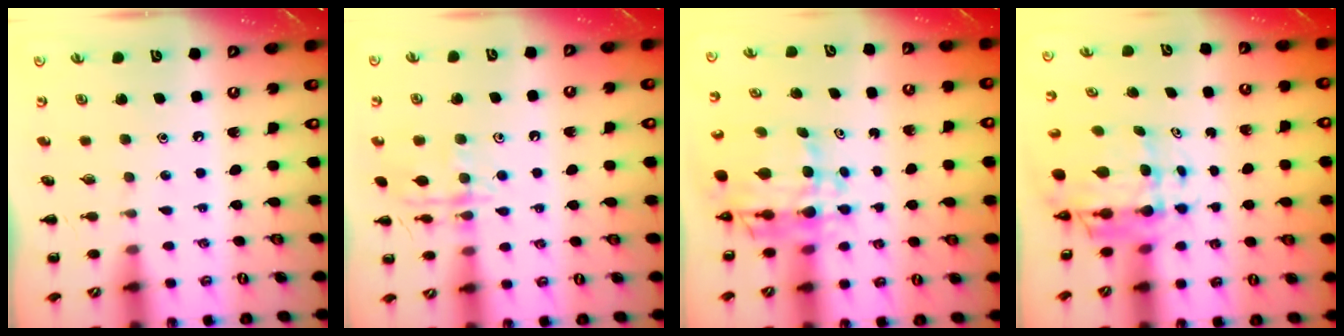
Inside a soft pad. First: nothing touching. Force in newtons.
{"total": 12.2, "press": 12.2, "slide": 0.6}
{"total": 9.2, "press": 8.6, "slide": 3.4}
{"total": 7.4, "press": 6.8, "slide": 2.7}